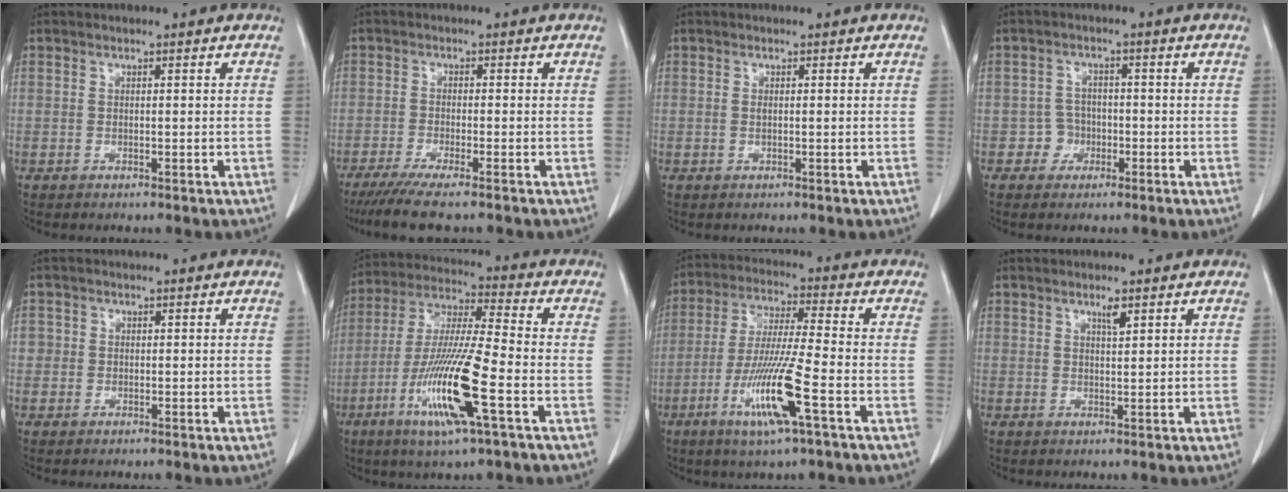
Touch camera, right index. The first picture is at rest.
{"total": 7.1, "force": [-5.7, -0.1, 4.2], "torque": [-0.063, -0.017, -0.092]}
{"total": 0.5, "force": [0.0, 0.1, 0.5], "torque": [-0.013, -0.002, 0.002]}
{"total": 2.9, "force": [-1.2, 2.7, 0.1], "torque": [0.007, 0.013, -0.024]}
{"total": 1.4, "force": [0.1, 1.4, 0.2], "torque": [0.009, 0.005, -0.002]}
{"total": 15.6, "force": [-5.7, 0.5, 14.5], "torque": [-0.295, -0.020, -0.110]}
{"total": 12.4, "force": [-5.0, -0.2, 11.4], "torque": [-0.227, -0.022, -0.096]}
{"total": 1.7, "force": [1.1, 0.2, 1.3], "torque": [-0.026, -0.003, 0.020]}